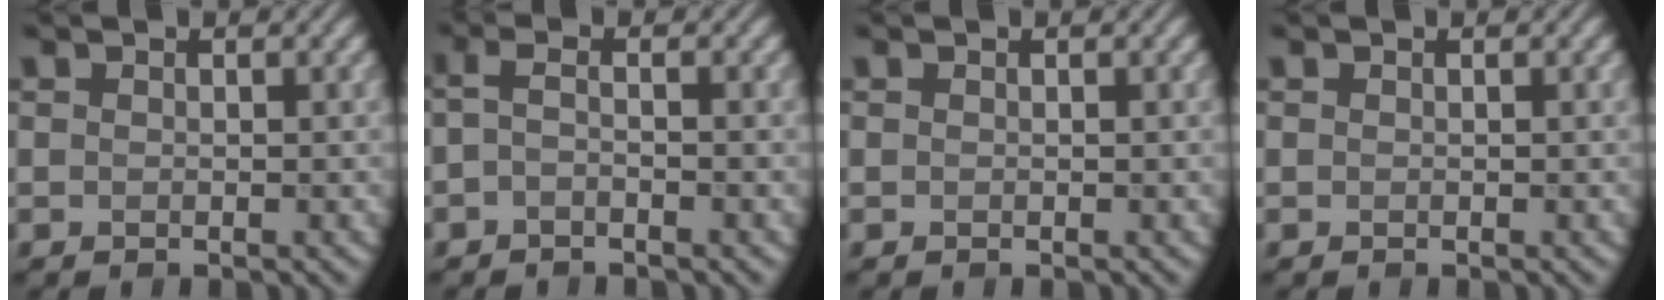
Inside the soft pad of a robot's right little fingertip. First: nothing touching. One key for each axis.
{"total": 1.5, "fx": -0.7, "fy": 0.3, "fz": 1.2, "tx": -0.031, "ty": -0.007, "tz": -0.019}
{"total": 0.0}
{"total": 0.0}